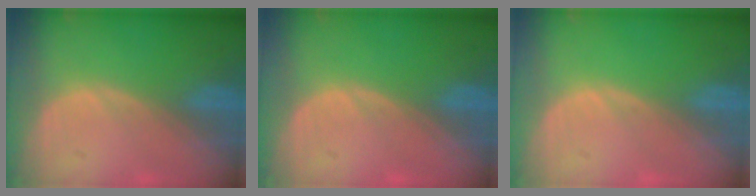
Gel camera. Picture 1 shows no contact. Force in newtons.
{"total": 0.0}
{"total": 0.0}